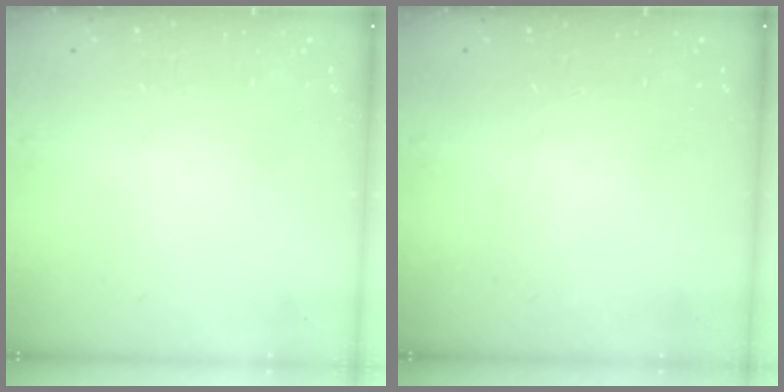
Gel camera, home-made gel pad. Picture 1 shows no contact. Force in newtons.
{"total": 0.0}